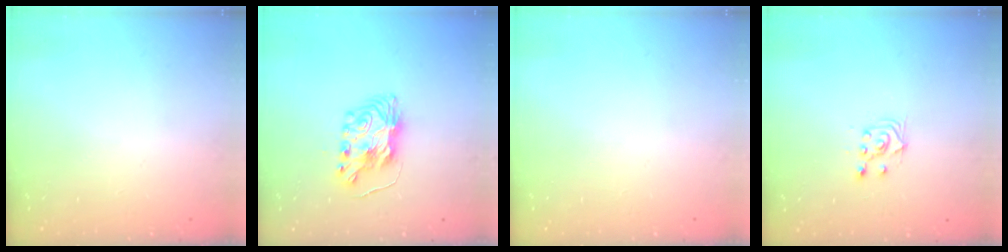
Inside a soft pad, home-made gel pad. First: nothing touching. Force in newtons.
{"total": 8.6, "press": 8.5, "slide": 0.7}
{"total": 0.0}
{"total": 5.0, "press": 5.0, "slide": 0.8}